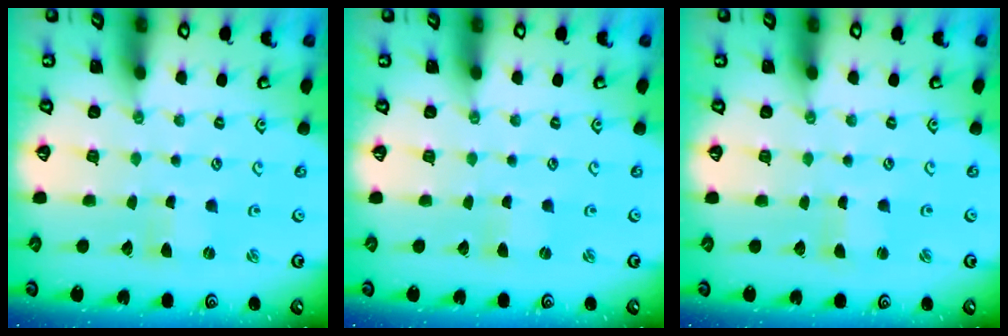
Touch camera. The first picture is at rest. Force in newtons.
{"total": 1.2, "press": 1.2, "slide": 0.4}
{"total": 0.6, "press": 0.5, "slide": 0.2}